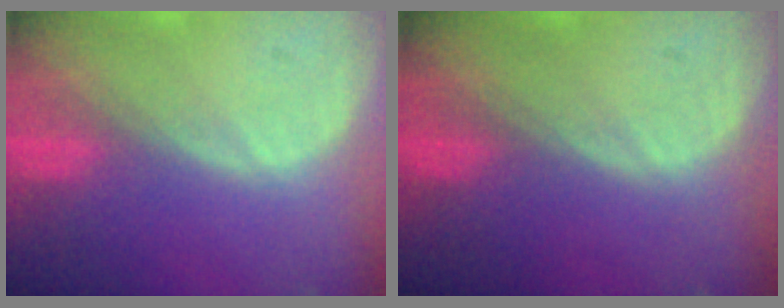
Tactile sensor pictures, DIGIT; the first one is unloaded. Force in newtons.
{"total": 0.0}